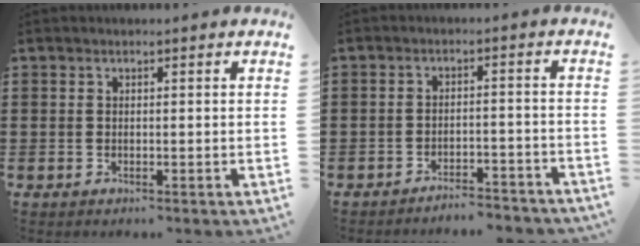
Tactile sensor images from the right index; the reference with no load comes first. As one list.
[{"total": 3.4, "force": [-3.3, 0.1, 0.3], "torque": [-0.011, 0.001, -0.071]}]